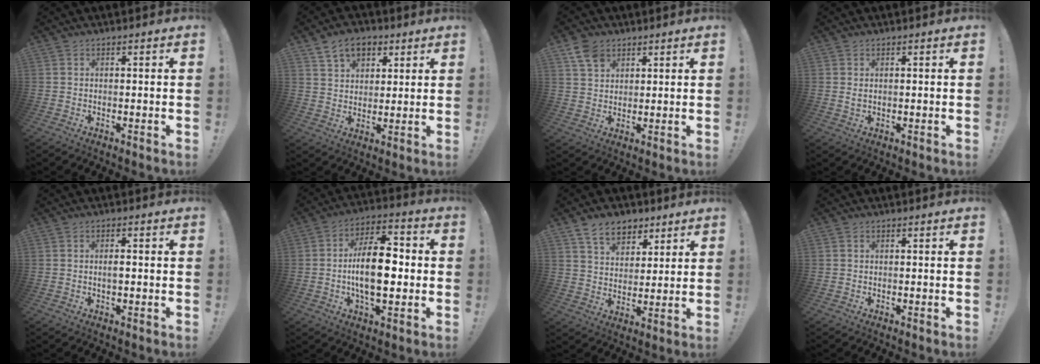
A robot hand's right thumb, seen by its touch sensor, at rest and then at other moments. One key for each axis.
{"total": 9.5, "fx": 5.5, "fy": 6.5, "fz": 4.3, "tx": -0.059, "ty": -0.019, "tz": 0.105}
{"total": 6.5, "fx": 4.1, "fy": 4.5, "fz": 2.4, "tx": -0.045, "ty": -0.012, "tz": 0.080}
{"total": 1.2, "fx": 0.6, "fy": 0.5, "fz": 0.9, "tx": -0.012, "ty": -0.002, "tz": 0.010}
{"total": 2.1, "fx": -0.5, "fy": 0.7, "fz": 1.9, "tx": -0.029, "ty": 0.001, "tz": -0.011}
{"total": 16.4, "fx": -1.7, "fy": 8.0, "fz": 14.2, "tx": -0.255, "ty": 0.007, "tz": -0.038}
{"total": 10.4, "fx": 6.6, "fy": 6.9, "fz": 4.1, "tx": -0.061, "ty": -0.033, "tz": 0.129}
{"total": 0.0}